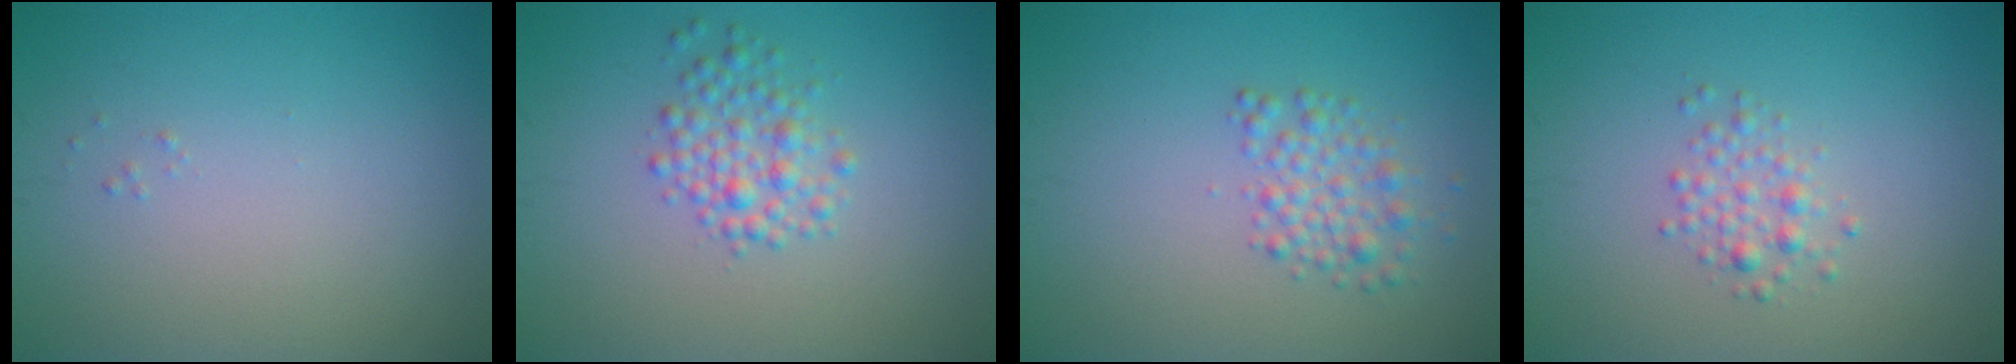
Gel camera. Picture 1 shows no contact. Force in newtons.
{"total": 2.6, "press": 2.6, "slide": 0.0}
{"total": 2.3, "press": 2.3, "slide": 0.0}
{"total": 1.7, "press": 1.7, "slide": 0.1}